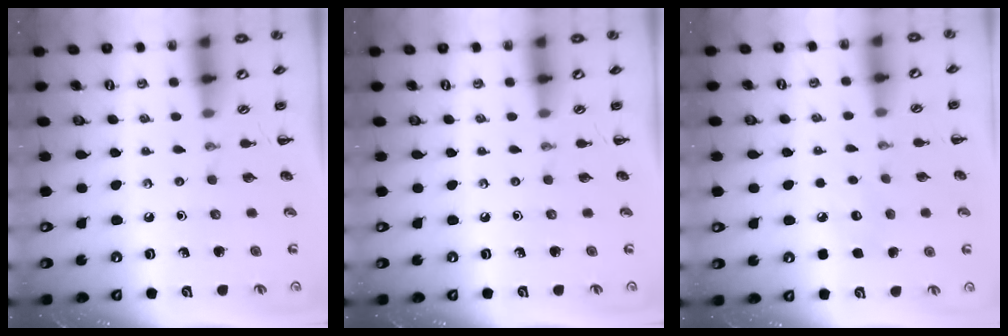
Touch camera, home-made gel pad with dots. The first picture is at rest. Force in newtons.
{"total": 0.0}
{"total": 6.5, "press": 6.3, "slide": 1.8}